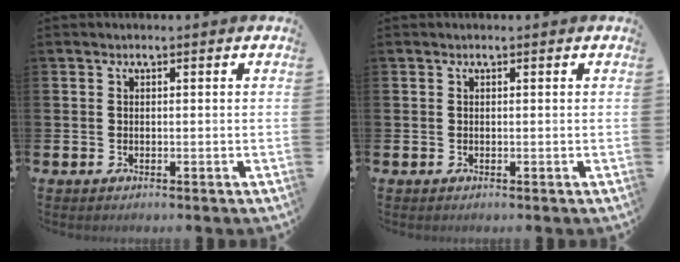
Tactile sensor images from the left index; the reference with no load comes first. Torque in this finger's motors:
{"motor_torque": [-1.27, 0.87, -1.05, -0.01]}